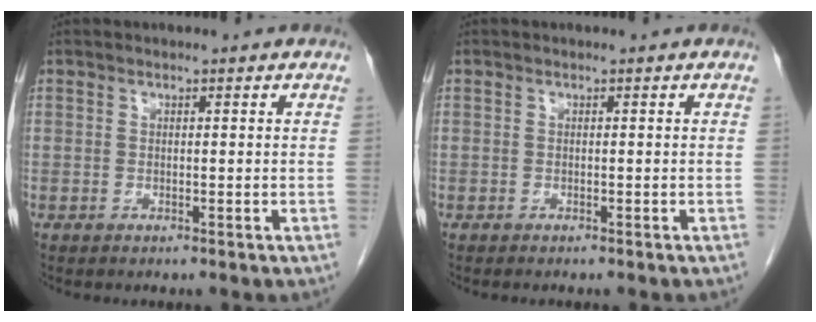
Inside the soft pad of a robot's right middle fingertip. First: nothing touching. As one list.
[{"total": 1.2, "force": [-1.0, 0.1, 0.6], "torque": [-0.008, 0.000, -0.010]}]